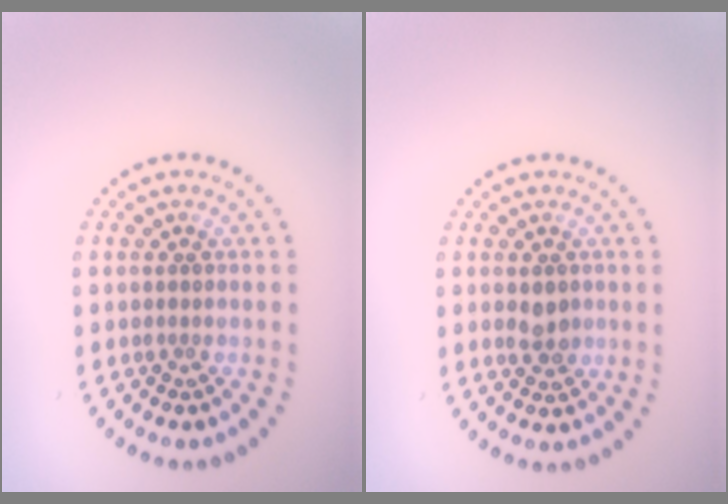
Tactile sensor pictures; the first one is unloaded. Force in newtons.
{"total": 1.9, "press": 1.8, "slide": 0.3}